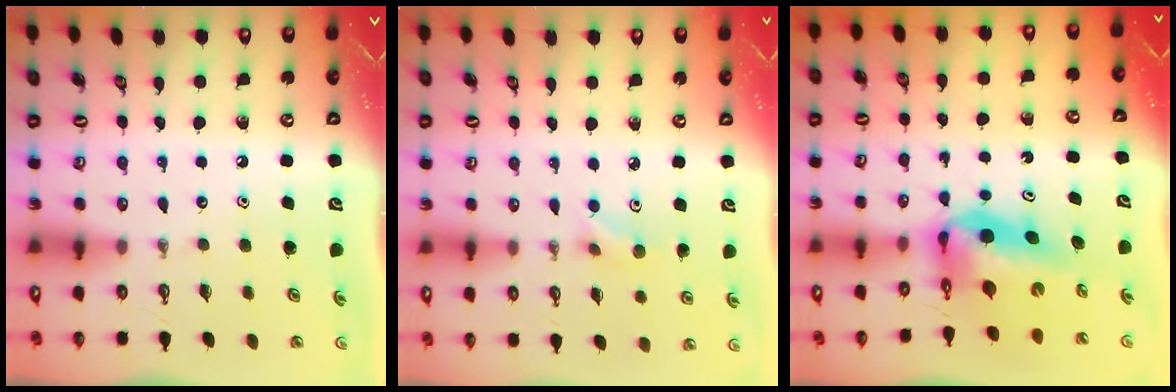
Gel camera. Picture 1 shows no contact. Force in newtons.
{"total": 4.6, "press": 4.5, "slide": 0.9}
{"total": 9.0, "press": 8.6, "slide": 2.5}